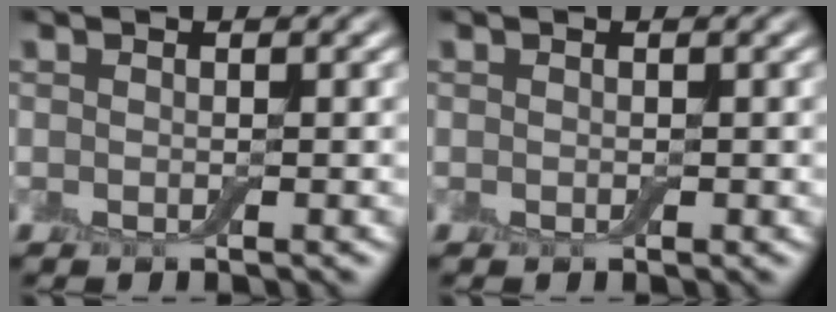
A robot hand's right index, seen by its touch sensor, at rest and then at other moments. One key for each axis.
{"total": 0.0}